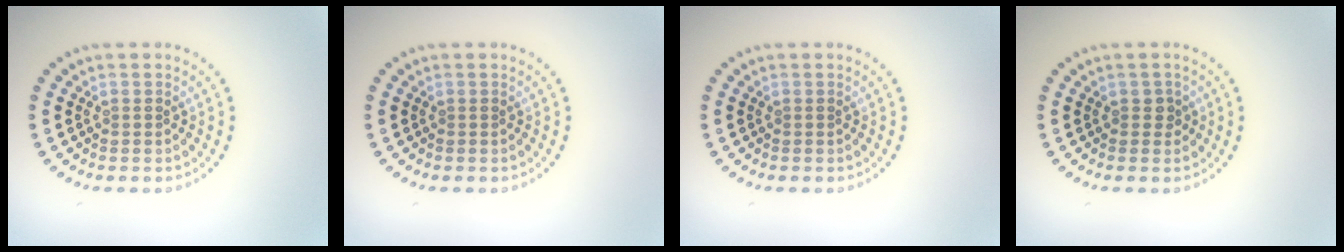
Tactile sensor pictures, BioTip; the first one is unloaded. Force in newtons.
{"total": 0.0}
{"total": 0.0}
{"total": 0.9, "press": 0.9, "slide": 0.3}